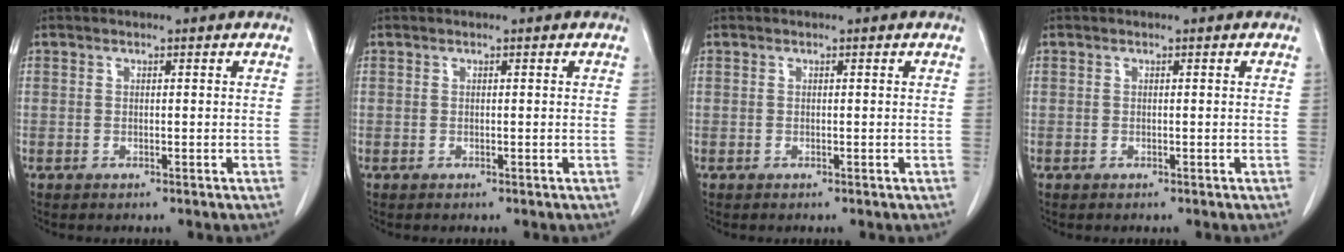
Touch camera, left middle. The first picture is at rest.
{"total": 0.0}
{"total": 0.0}
{"total": 0.0}